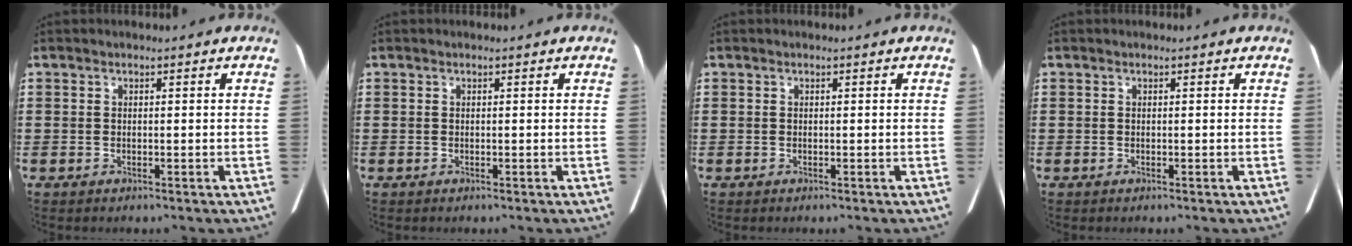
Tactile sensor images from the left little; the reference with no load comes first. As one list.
[{"total": 0.0}, {"total": 0.0}, {"total": 0.0}]